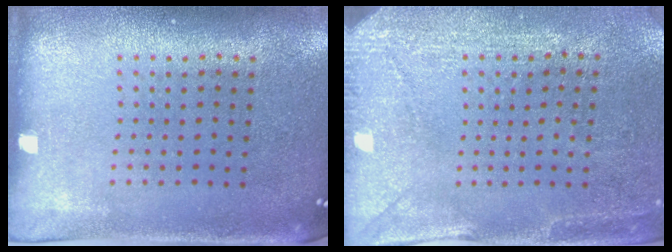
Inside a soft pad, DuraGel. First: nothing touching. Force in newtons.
{"total": 2.9, "press": 2.7, "slide": 1.0}